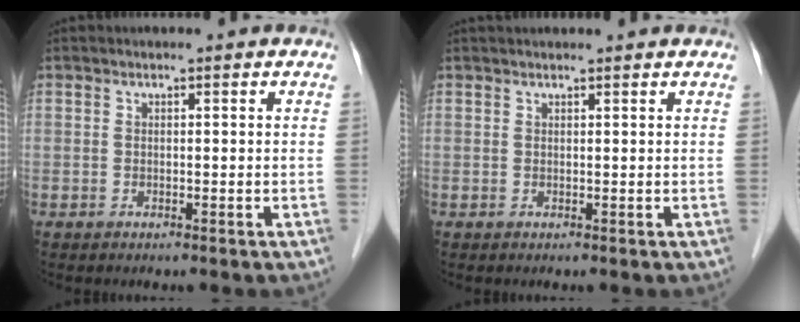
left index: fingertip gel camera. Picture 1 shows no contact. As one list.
[{"total": 3.9, "force": [3.7, 0.3, 1.2], "torque": [-0.012, 0.029, 0.044]}]